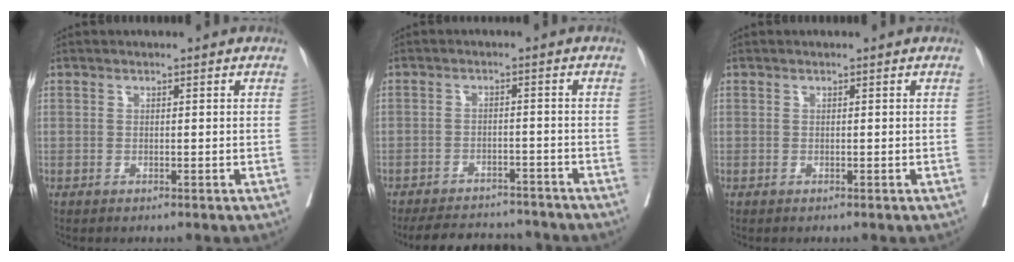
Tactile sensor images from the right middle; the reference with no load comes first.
{"total": 11.4, "force": [-10.5, 3.4, 2.9], "torque": [-0.045, 0.007, -0.137]}
{"total": 0.0}